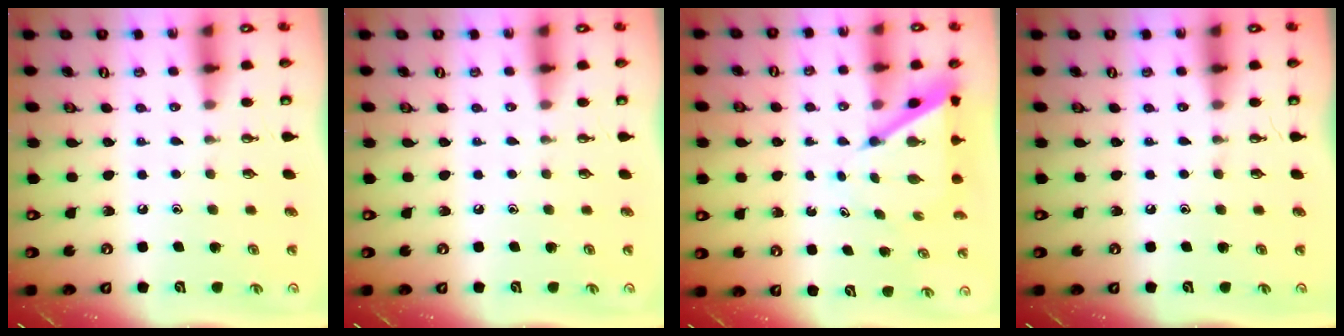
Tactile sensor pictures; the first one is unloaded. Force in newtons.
{"total": 0.0}
{"total": 6.4, "press": 6.3, "slide": 0.5}
{"total": 0.0}